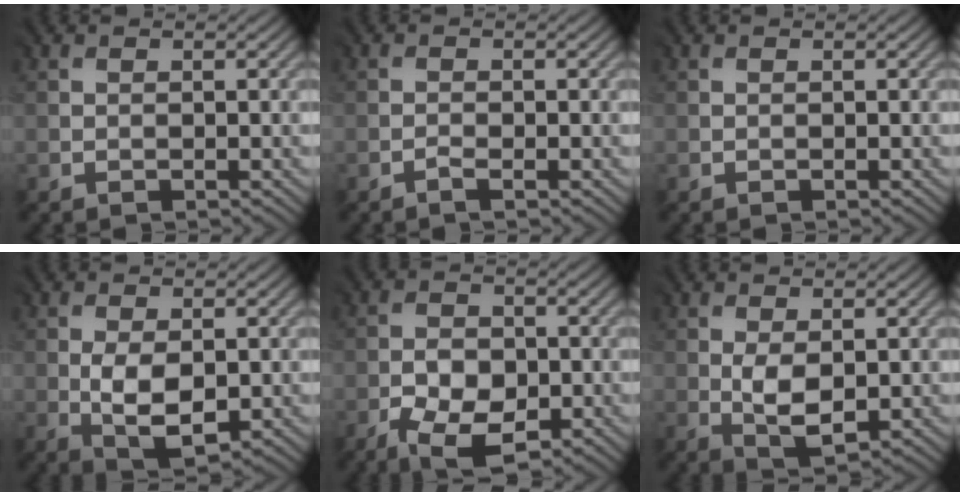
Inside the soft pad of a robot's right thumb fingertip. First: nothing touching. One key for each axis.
{"total": 0.8, "fx": -0.8, "fy": -0.2, "fz": 0.0, "tx": -0.003, "ty": -0.002, "tz": -0.015}
{"total": 0.0}
{"total": 5.8, "fx": -1.0, "fy": 3.2, "fz": 4.7, "tx": -0.096, "ty": -0.011, "tz": -0.010}
{"total": 8.0, "fx": -4.6, "fy": 4.1, "fz": 5.1, "tx": -0.102, "ty": -0.016, "tz": -0.087}
{"total": 4.2, "fx": -0.3, "fy": 2.3, "fz": 3.5, "tx": -0.080, "ty": -0.009, "tz": 0.003}